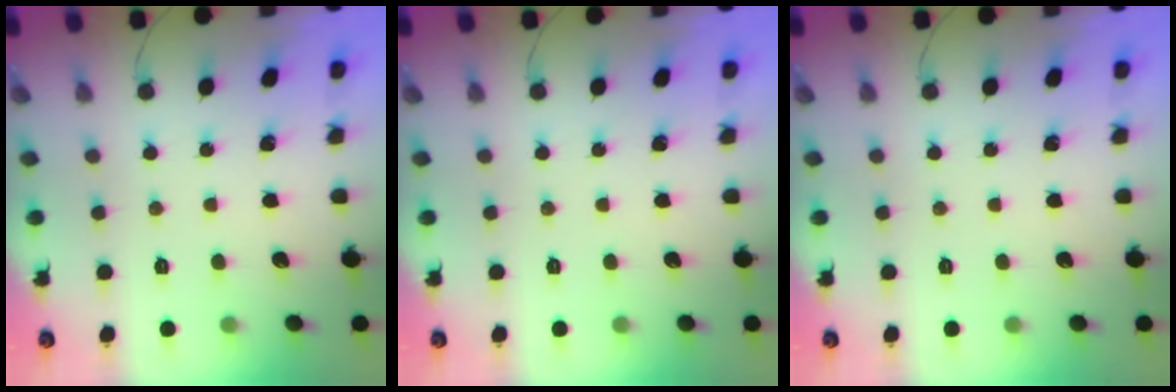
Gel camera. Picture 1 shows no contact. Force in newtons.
{"total": 0.0}
{"total": 0.0}